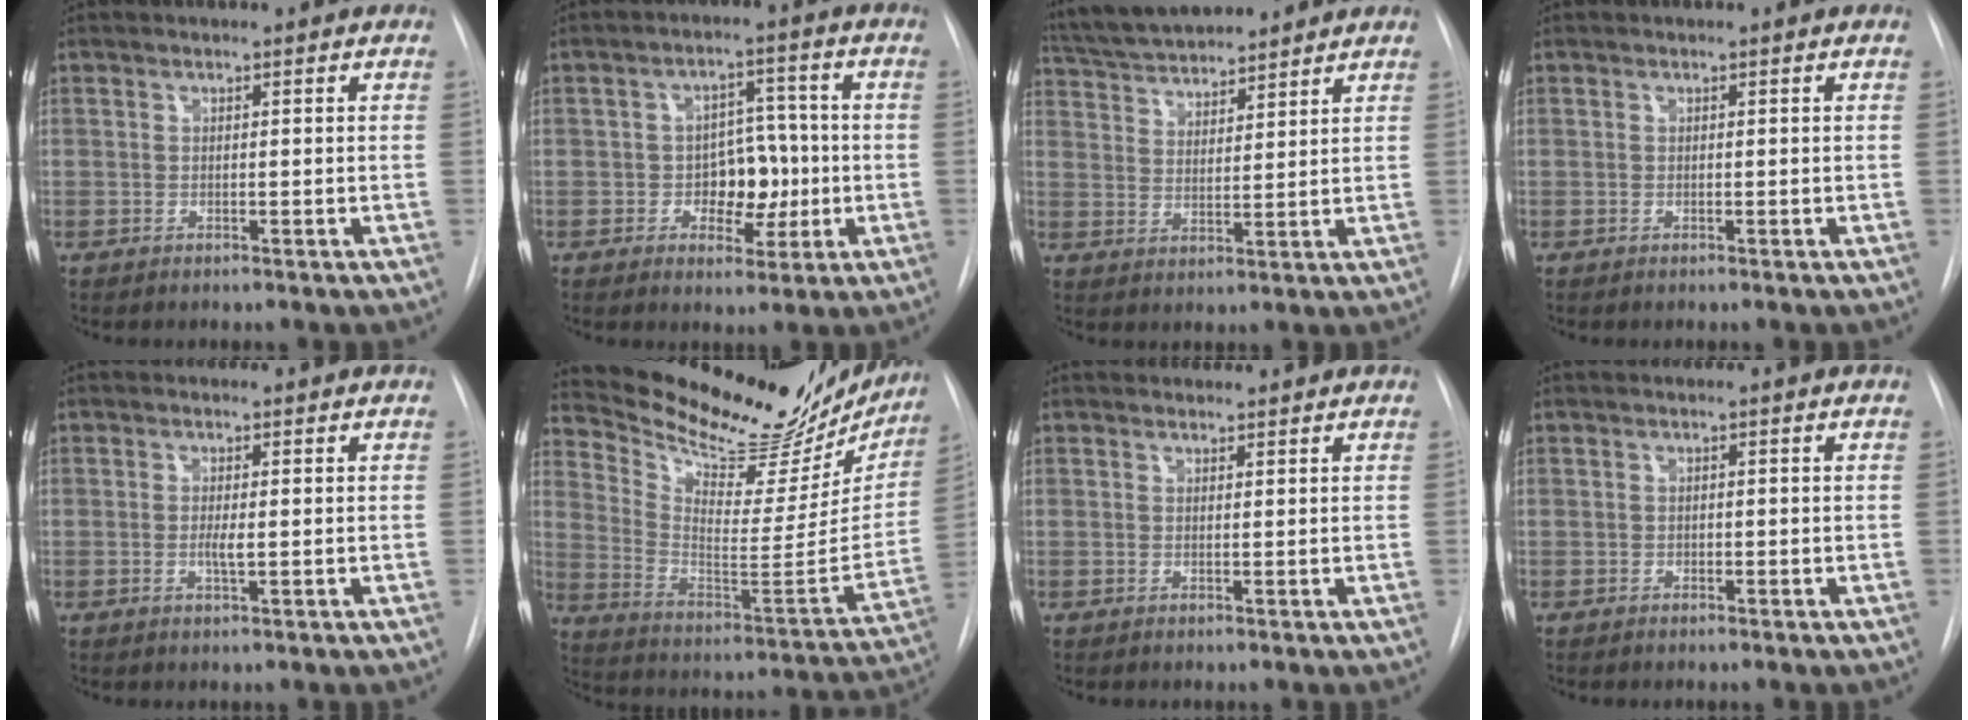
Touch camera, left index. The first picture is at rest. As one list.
[{"total": 6.9, "force": [-2.0, 4.6, 4.8], "torque": [-0.063, 0.012, -0.025]}, {"total": 11.2, "force": [10.4, 1.9, 3.7], "torque": [-0.073, 0.022, 0.182]}, {"total": 0.0}, {"total": 1.7, "force": [-0.9, 0.3, 1.4], "torque": [-0.029, -0.009, -0.013]}, {"total": 27.6, "force": [24.5, 7.4, 10.4], "torque": [-0.170, -0.066, 0.336]}, {"total": 0.6, "force": [0.4, 0.3, -0.3], "torque": [-0.002, 0.001, 0.010]}, {"total": 1.0, "force": [-0.9, 0.3, -0.1], "torque": [0.004, -0.004, -0.014]}]